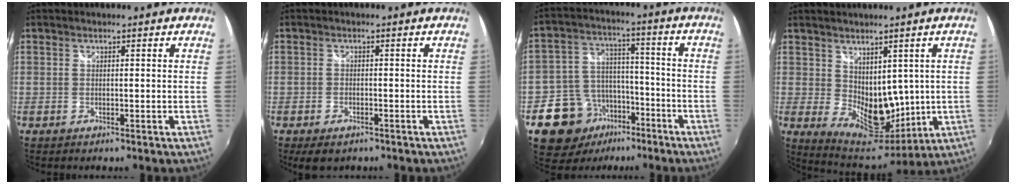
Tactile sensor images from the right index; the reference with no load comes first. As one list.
[{"total": 4.4, "force": [-3.1, 2.2, 2.3], "torque": [-0.055, -0.016, -0.048]}, {"total": 12.6, "force": [-7.5, 9.2, 4.3], "torque": [-0.100, 0.035, -0.112]}, {"total": 11.6, "force": [1.5, 8.1, 8.2], "torque": [-0.142, -0.026, 0.052]}]